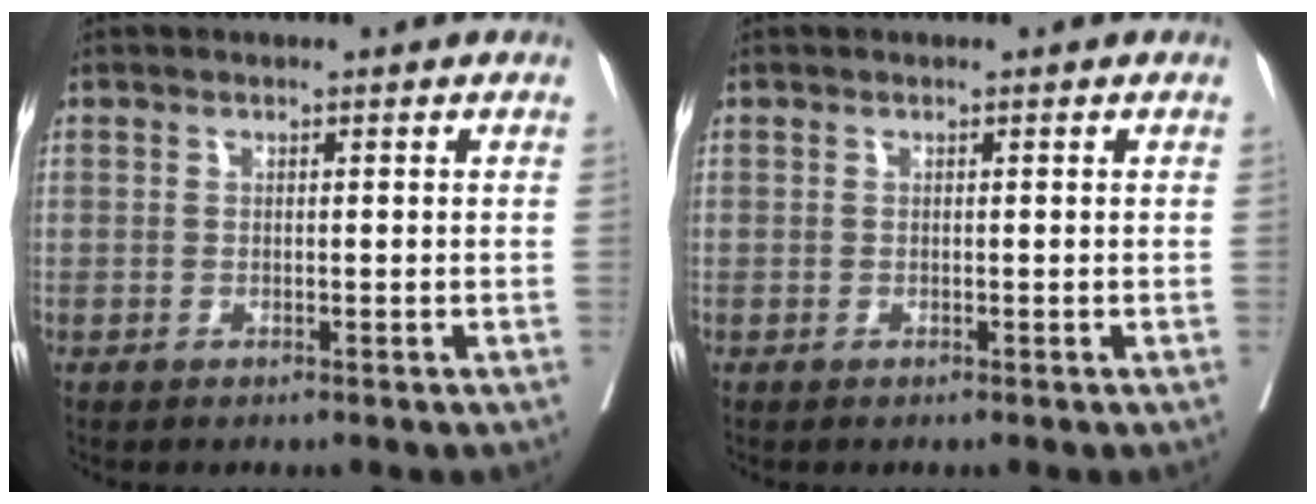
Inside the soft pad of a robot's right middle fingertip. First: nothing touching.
{"total": 0.0}